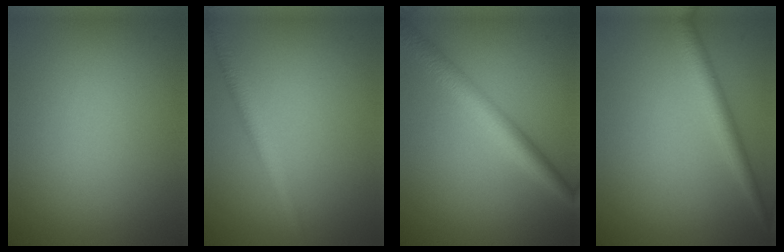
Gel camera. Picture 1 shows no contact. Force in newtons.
{"total": 2.5, "press": 2.5, "slide": 0.0}
{"total": 4.3, "press": 4.3, "slide": 0.1}
{"total": 2.6, "press": 2.6, "slide": 0.1}